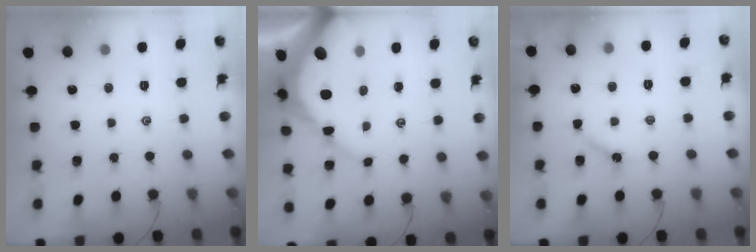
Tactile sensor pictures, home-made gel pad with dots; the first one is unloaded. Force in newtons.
{"total": 10.7, "press": 10.6, "slide": 0.9}
{"total": 4.8, "press": 4.7, "slide": 0.5}